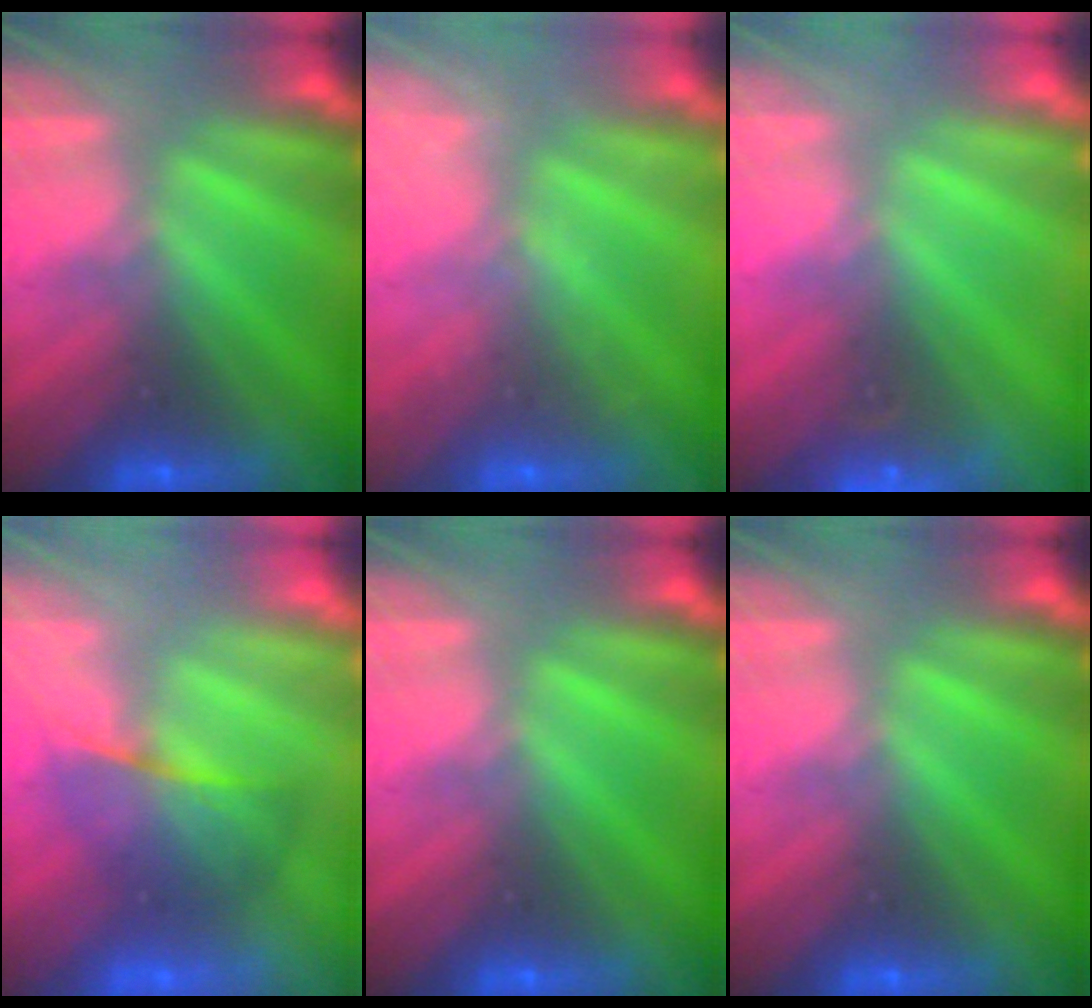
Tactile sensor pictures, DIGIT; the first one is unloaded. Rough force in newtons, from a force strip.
{"total": 2.1}
{"total": 3.2}
{"total": 2.1}
{"total": 0.0}
{"total": 0.0}